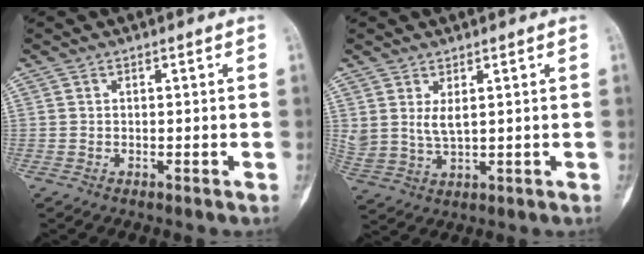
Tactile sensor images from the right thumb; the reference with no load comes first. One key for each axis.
{"total": 4.4, "fx": 1.7, "fy": 2.0, "fz": 3.5, "tx": -0.075, "ty": -0.011, "tz": 0.047}